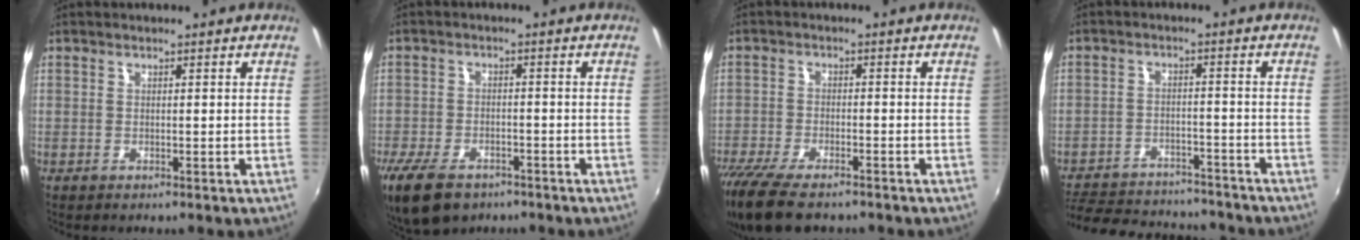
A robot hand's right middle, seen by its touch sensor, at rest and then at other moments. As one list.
[{"total": 11.5, "force": [-7.8, 5.9, 6.0], "torque": [-0.152, -0.027, -0.139]}, {"total": 13.3, "force": [-10.4, 4.1, 7.2], "torque": [-0.170, -0.049, -0.185]}, {"total": 19.4, "force": [-16.4, 7.4, 7.3], "torque": [-0.172, 0.005, -0.224]}]